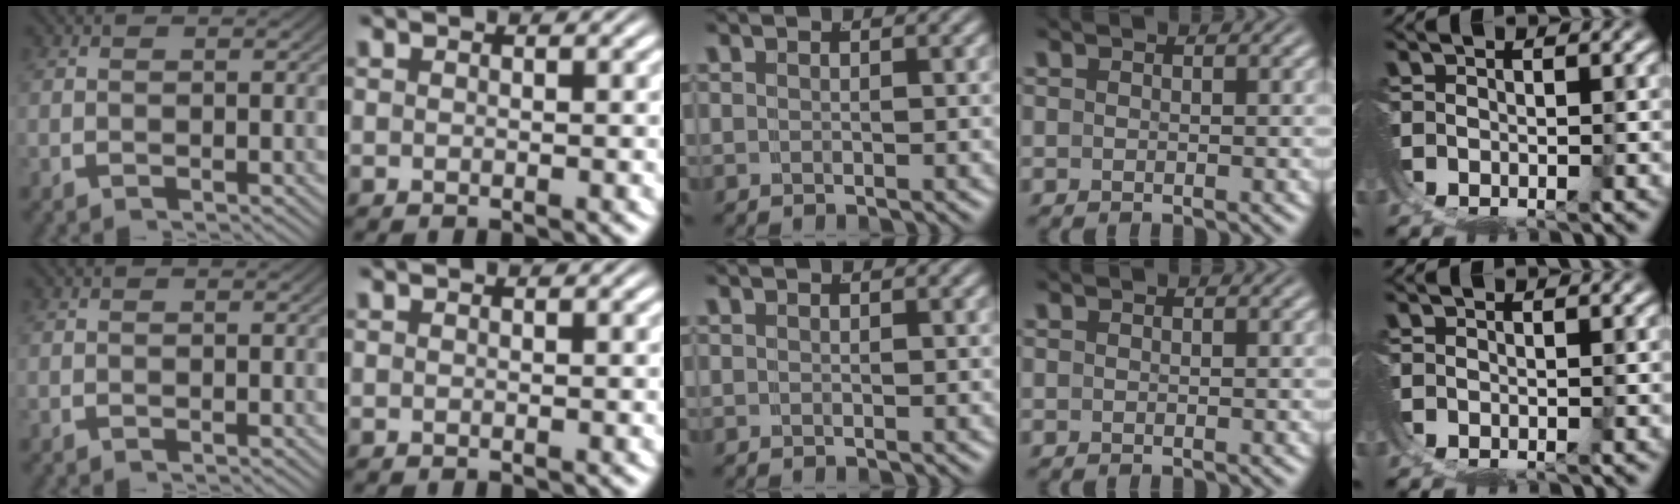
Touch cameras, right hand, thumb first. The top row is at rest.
{}